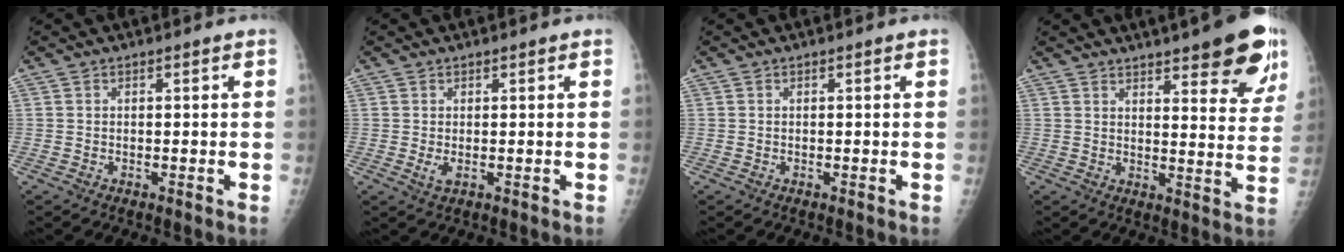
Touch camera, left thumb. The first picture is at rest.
{"total": 1.7, "force": [0.1, 0.8, 1.5], "torque": [-0.027, -0.005, 0.005]}
{"total": 0.0}
{"total": 16.6, "force": [10.6, 4.6, 12.0], "torque": [-0.122, -0.051, 0.132]}